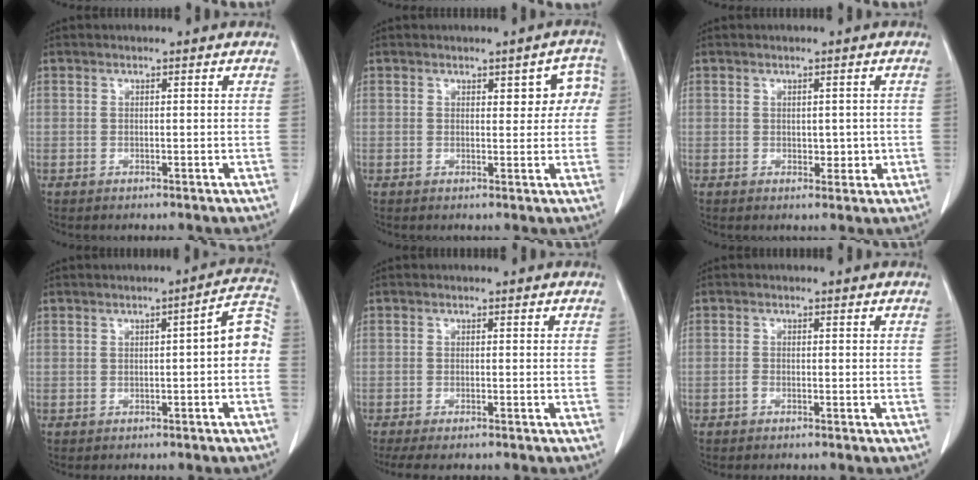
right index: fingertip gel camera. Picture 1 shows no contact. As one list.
[{"total": 4.6, "force": [1.3, 2.3, 3.8], "torque": [-0.025, 0.017, 0.014]}, {"total": 2.5, "force": [-0.1, 1.6, 1.9], "torque": [-0.020, 0.000, 0.006]}, {"total": 5.4, "force": [-0.5, 1.0, 5.3], "torque": [-0.061, 0.025, -0.010]}, {"total": 5.4, "force": [-4.5, 0.8, 2.8], "torque": [-0.037, -0.009, -0.068]}, {"total": 0.6, "force": [-0.5, 0.2, 0.4], "torque": [-0.006, 0.001, -0.010]}]